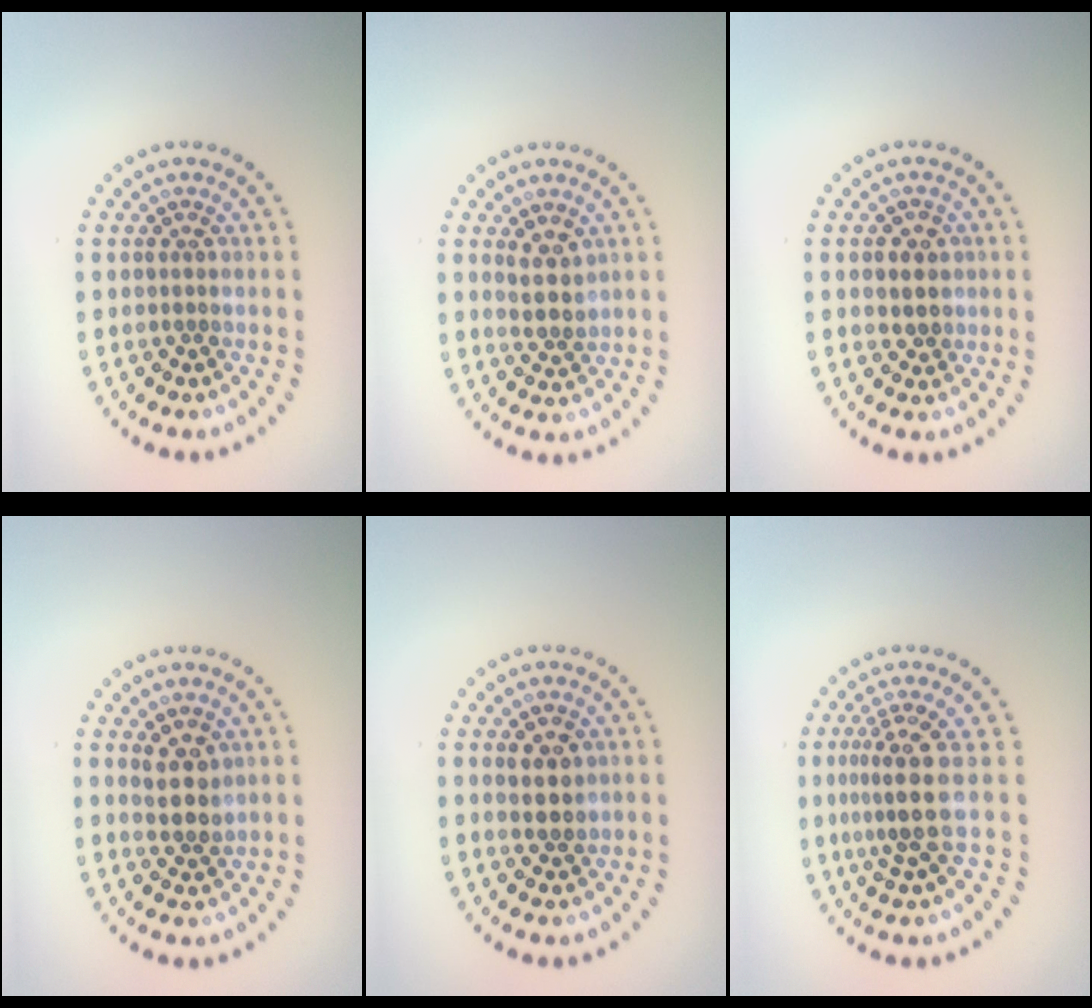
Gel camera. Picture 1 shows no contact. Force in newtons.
{"total": 2.3, "press": 2.1, "slide": 1.0}
{"total": 1.8, "press": 1.7, "slide": 0.6}
{"total": 2.5, "press": 2.3, "slide": 0.9}
{"total": 2.3, "press": 2.2, "slide": 0.6}
{"total": 3.5, "press": 2.6, "slide": 2.3}